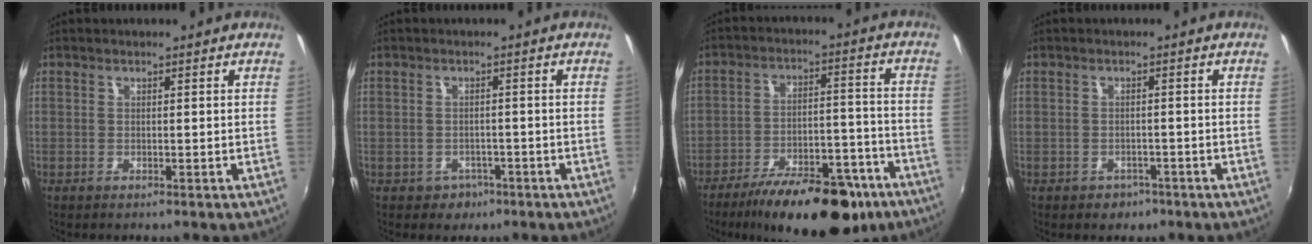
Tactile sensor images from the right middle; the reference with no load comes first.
{"total": 3.4, "force": [-1.9, 2.8, 0.6], "torque": [-0.022, 0.001, -0.022]}
{"total": 21.2, "force": [-15.3, 8.0, 12.3], "torque": [-0.201, -0.007, -0.217]}
{"total": 3.1, "force": [-1.9, 2.4, 0.7], "torque": [-0.020, -0.002, -0.025]}